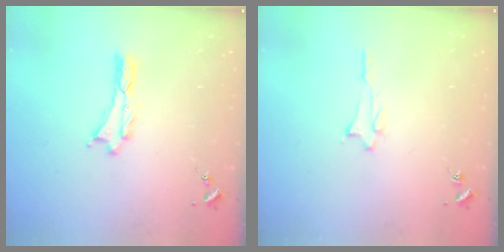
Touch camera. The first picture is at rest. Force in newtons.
{"total": 1.2, "press": 1.2, "slide": 0.1}